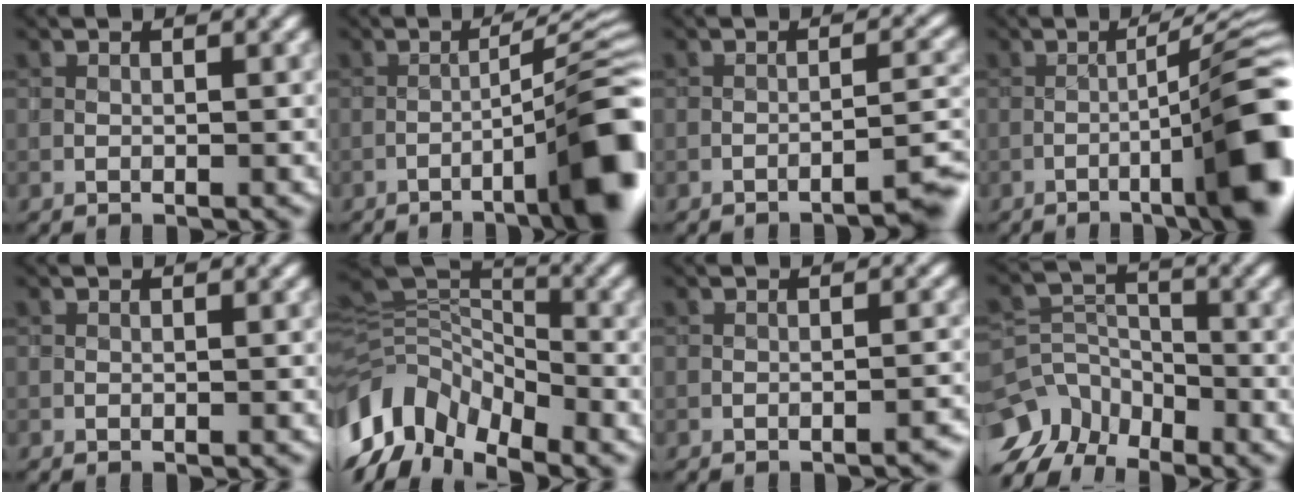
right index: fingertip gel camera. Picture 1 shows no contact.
{"total": 10.7, "force": [-4.6, 1.7, 9.5], "torque": [-0.123, 0.013, -0.065]}
{"total": 3.1, "force": [-2.5, 0.2, 1.8], "torque": [-0.015, 0.015, -0.042]}
{"total": 11.7, "force": [-3.5, 2.0, 10.9], "torque": [-0.130, 0.015, -0.048]}
{"total": 0.0}
{"total": 10.2, "force": [-5.4, 6.1, 6.2], "torque": [-0.126, 0.008, -0.102]}
{"total": 1.5, "force": [-1.4, 0.1, 0.6], "torque": [-0.004, 0.006, -0.017]}
{"total": 9.5, "force": [-6.9, 5.8, 3.2], "torque": [-0.048, -0.015, -0.116]}